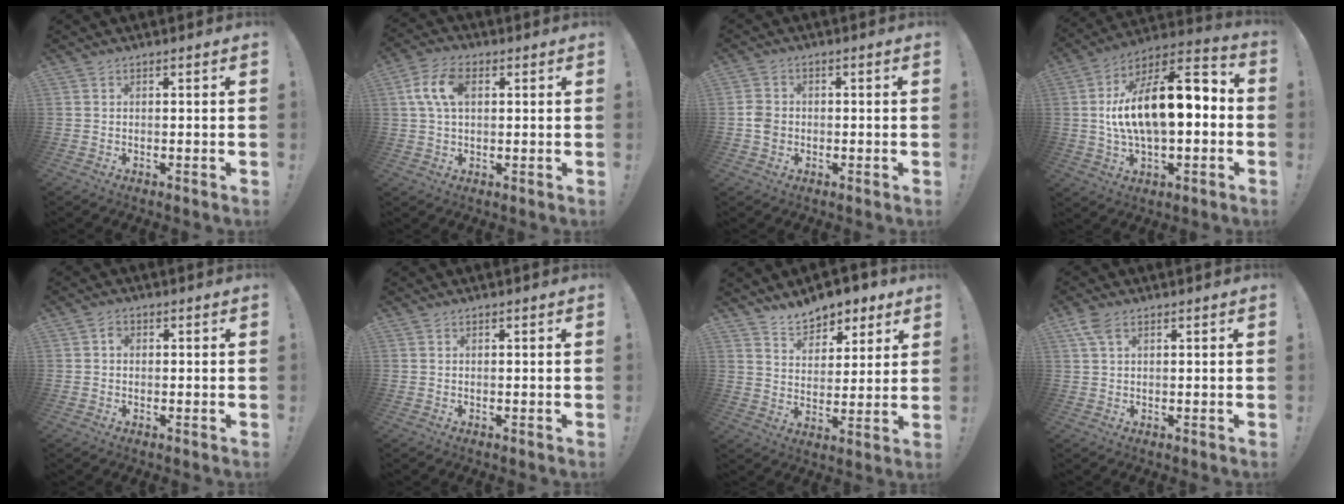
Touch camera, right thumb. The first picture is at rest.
{"total": 9.6, "force": [2.3, 6.0, 7.2], "torque": [-0.135, 0.007, 0.041]}
{"total": 4.4, "force": [-1.0, 3.8, 2.0], "torque": [-0.033, 0.010, -0.016]}
{"total": 19.8, "force": [1.2, 9.3, 17.4], "torque": [-0.282, -0.006, 0.020]}
{"total": 1.4, "force": [0.0, 1.3, 0.6], "torque": [-0.006, 0.004, -0.002]}
{"total": 0.0}
{"total": 9.2, "force": [7.6, 4.6, 2.2], "torque": [-0.037, -0.052, 0.146]}
{"total": 4.4, "force": [2.1, 2.3, 3.1], "torque": [-0.069, 0.003, 0.042]}